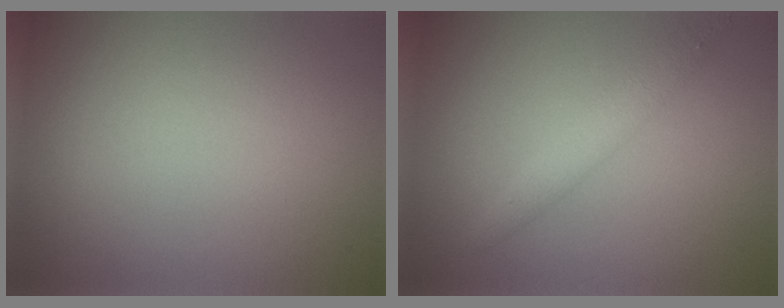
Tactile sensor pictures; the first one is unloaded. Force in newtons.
{"total": 2.3, "press": 2.3, "slide": 0.1}